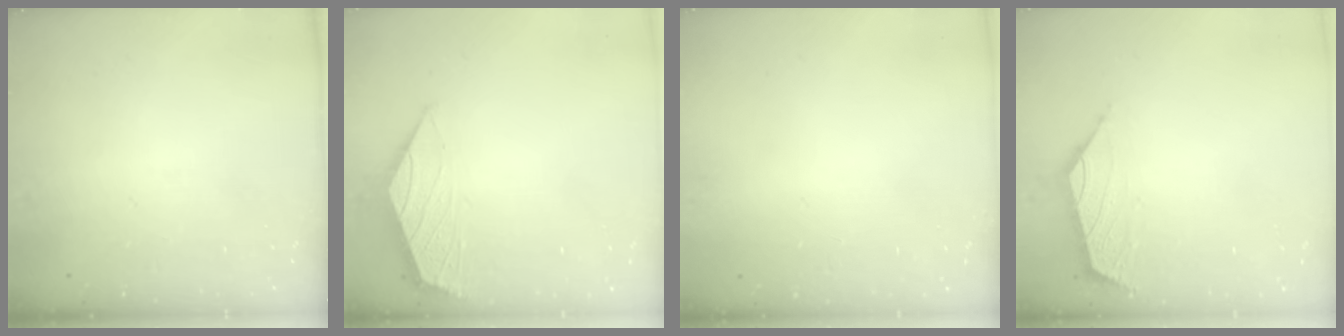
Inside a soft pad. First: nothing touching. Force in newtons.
{"total": 1.5, "press": 1.4, "slide": 0.4}
{"total": 5.0, "press": 5.0, "slide": 0.3}
{"total": 1.6, "press": 1.4, "slide": 0.7}